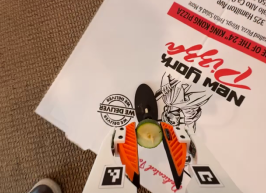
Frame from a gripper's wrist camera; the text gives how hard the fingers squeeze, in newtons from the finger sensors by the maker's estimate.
{"total": 8.3, "left": 8.1, "right": 8.5}